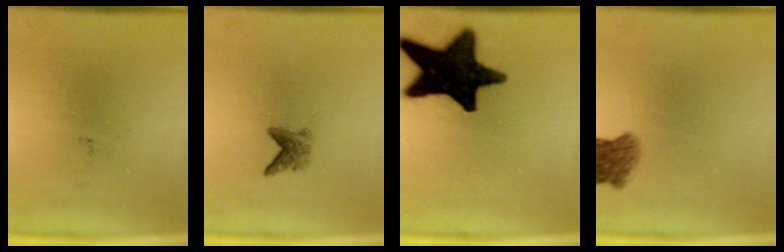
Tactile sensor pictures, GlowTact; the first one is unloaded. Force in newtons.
{"total": 2.1}
{"total": 18.5}
{"total": 4.3}